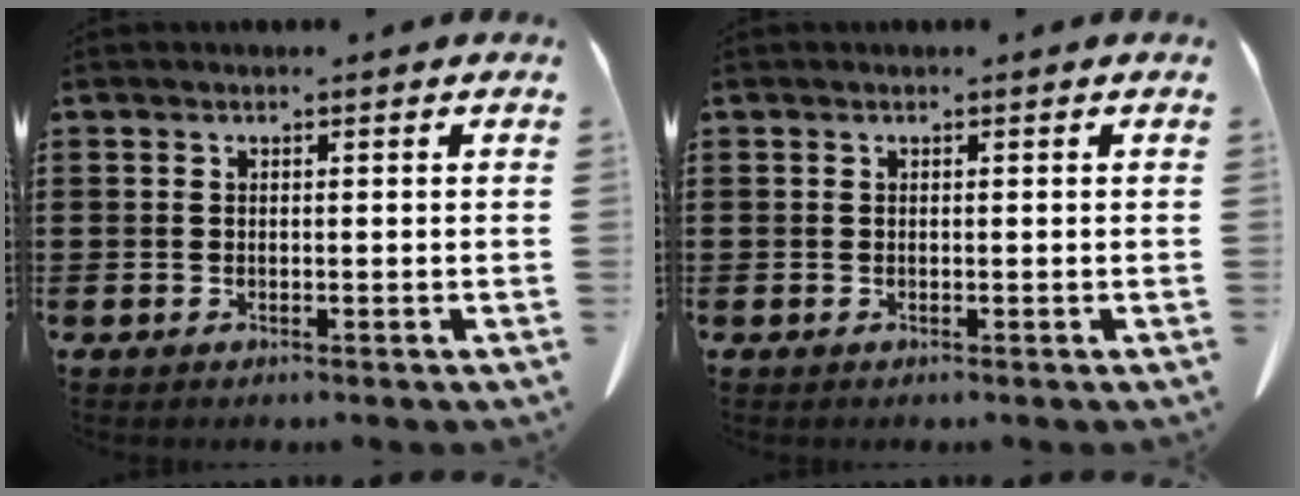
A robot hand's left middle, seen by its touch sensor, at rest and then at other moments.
{"total": 0.0}